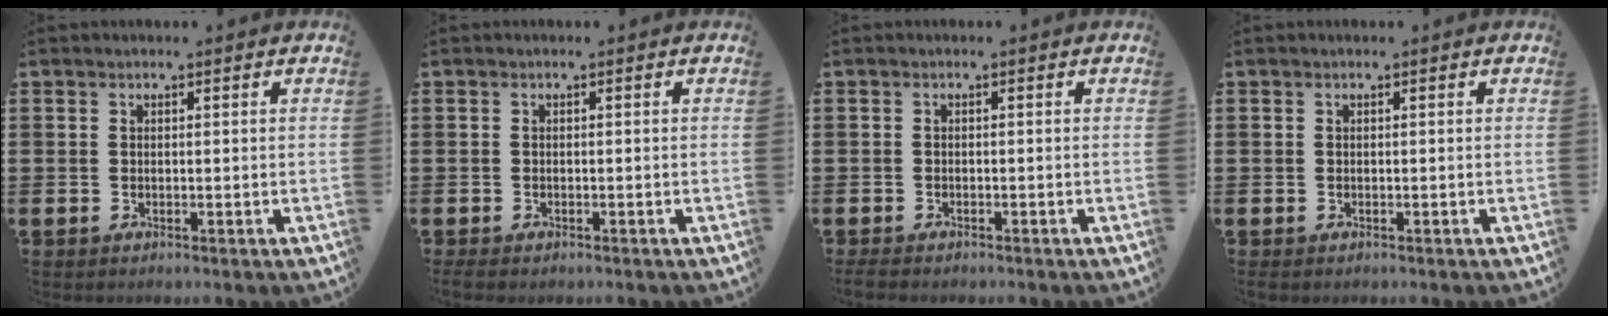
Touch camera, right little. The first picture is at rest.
{"total": 0.7, "force": [-0.3, 0.3, 0.5], "torque": [-0.011, 0.002, -0.008]}
{"total": 0.9, "force": [-0.6, 0.3, 0.5], "torque": [-0.010, 0.000, -0.014]}
{"total": 0.0}